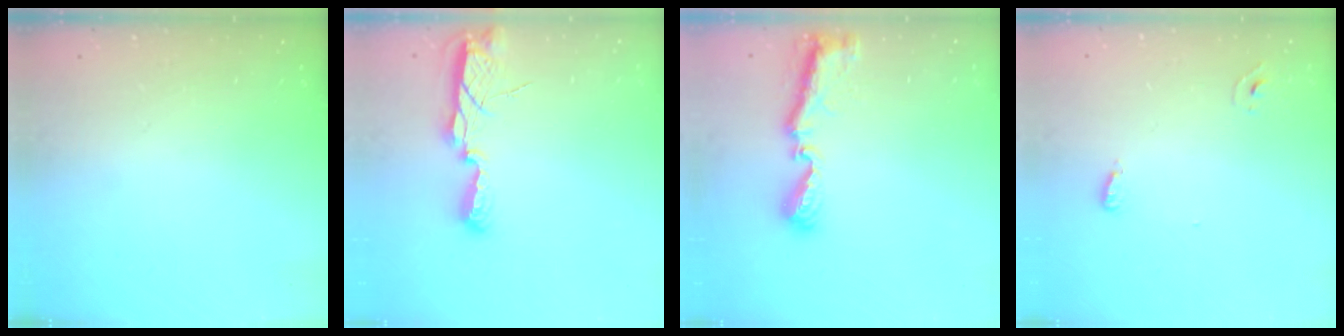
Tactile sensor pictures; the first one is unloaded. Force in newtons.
{"total": 9.3, "press": 8.3, "slide": 4.1}
{"total": 8.8, "press": 8.8, "slide": 0.7}
{"total": 3.5, "press": 3.2, "slide": 1.4}